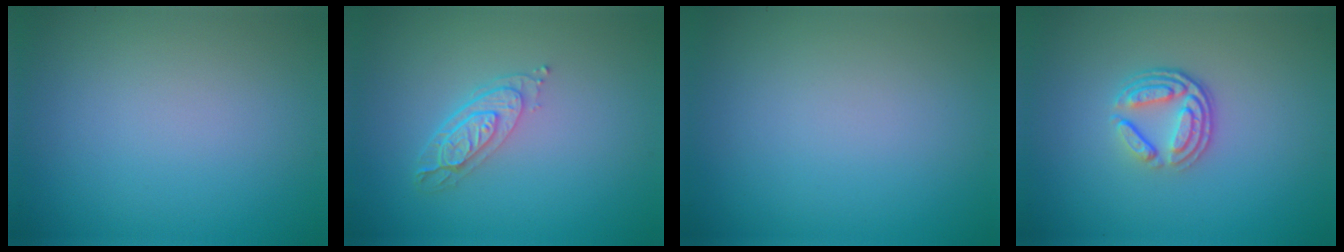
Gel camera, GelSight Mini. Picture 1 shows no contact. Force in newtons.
{"total": 3.3, "press": 2.6, "slide": 2.1}
{"total": 0.0}
{"total": 3.8, "press": 2.7, "slide": 2.6}